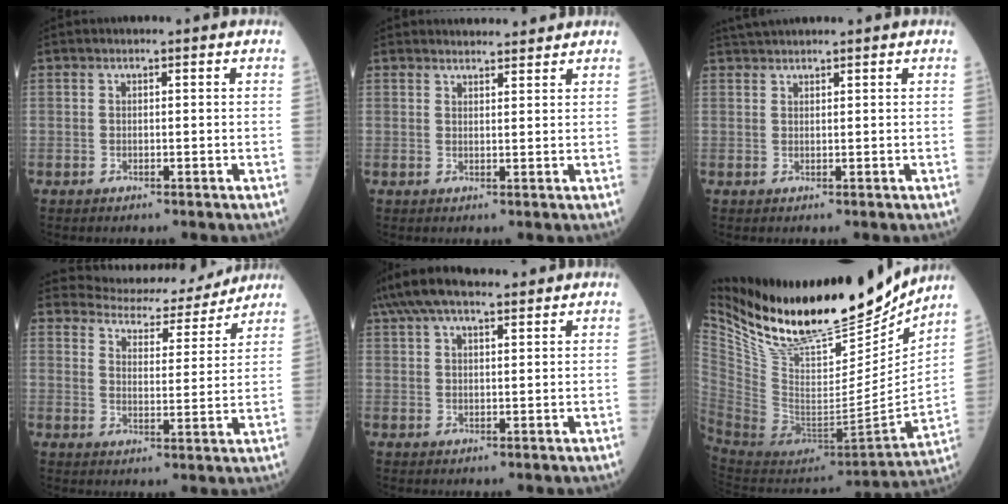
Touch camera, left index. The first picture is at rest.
{"total": 4.5, "force": [4.3, 1.1, 0.6], "torque": [-0.007, 0.012, 0.054]}
{"total": 2.8, "force": [2.7, -0.1, 0.7], "torque": [-0.014, 0.027, 0.051]}
{"total": 13.1, "force": [12.6, 2.9, 2.1], "torque": [-0.024, -0.002, 0.161]}
{"total": 9.5, "force": [7.4, 2.6, 5.4], "torque": [-0.103, 0.047, 0.131]}
{"total": 28.6, "force": [24.1, 7.1, 13.6], "torque": [-0.259, -0.046, 0.394]}